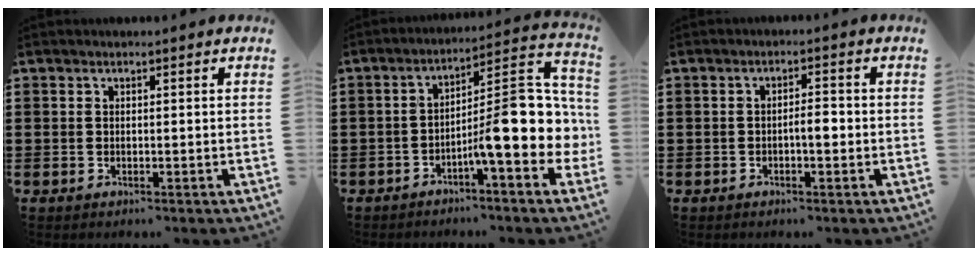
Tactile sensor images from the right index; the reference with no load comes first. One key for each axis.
{"total": 12.8, "fx": -2.1, "fy": 3.0, "fz": 12.3, "tx": -0.188, "ty": -0.031, "tz": -0.044}
{"total": 2.6, "fx": -0.7, "fy": 0.8, "fz": 2.4, "tx": -0.043, "ty": 0.004, "tz": -0.014}